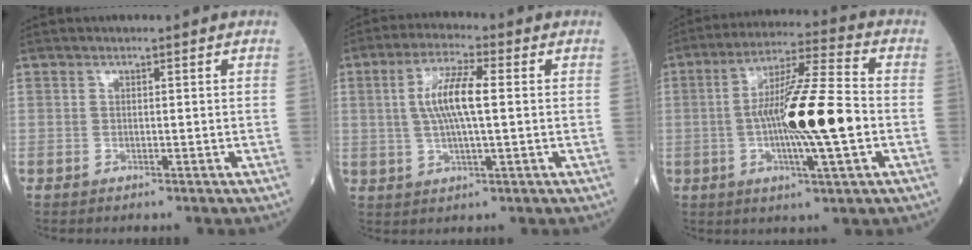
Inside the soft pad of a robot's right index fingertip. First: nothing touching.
{"total": 8.0, "force": [1.0, 1.3, 7.9], "torque": [-0.161, 0.006, 0.018]}
{"total": 15.1, "force": [-1.8, 1.0, 15.0], "torque": [-0.261, 0.006, -0.034]}